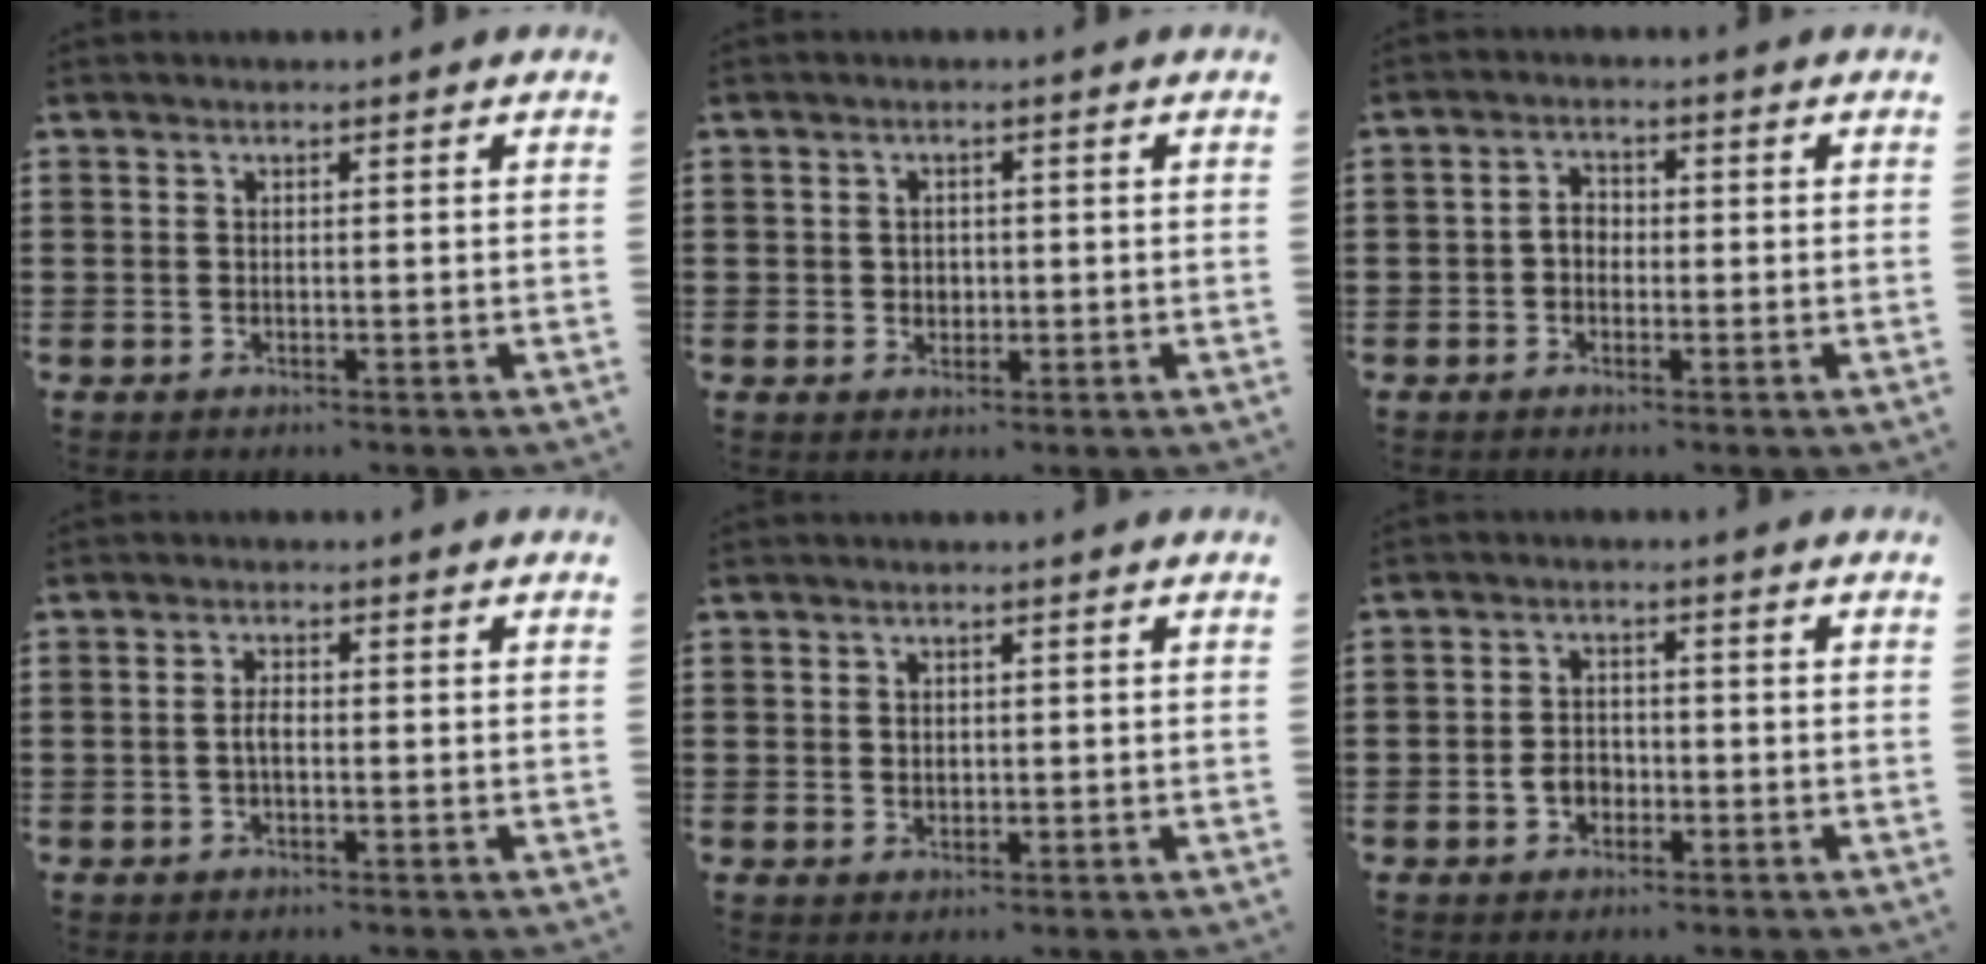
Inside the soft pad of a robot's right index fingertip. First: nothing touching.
{"total": 1.7, "force": [0.0, 1.6, 0.5], "torque": [-0.014, 0.008, -0.003]}
{"total": 2.1, "force": [-0.6, 1.5, 1.3], "torque": [-0.028, 0.006, -0.014]}
{"total": 2.0, "force": [-0.5, 0.8, 1.8], "torque": [-0.042, -0.001, -0.012]}
{"total": 1.1, "force": [0.3, 1.0, 0.4], "torque": [-0.011, 0.005, 0.006]}
{"total": 3.2, "force": [-1.1, 2.4, 1.8], "torque": [-0.039, 0.002, -0.021]}